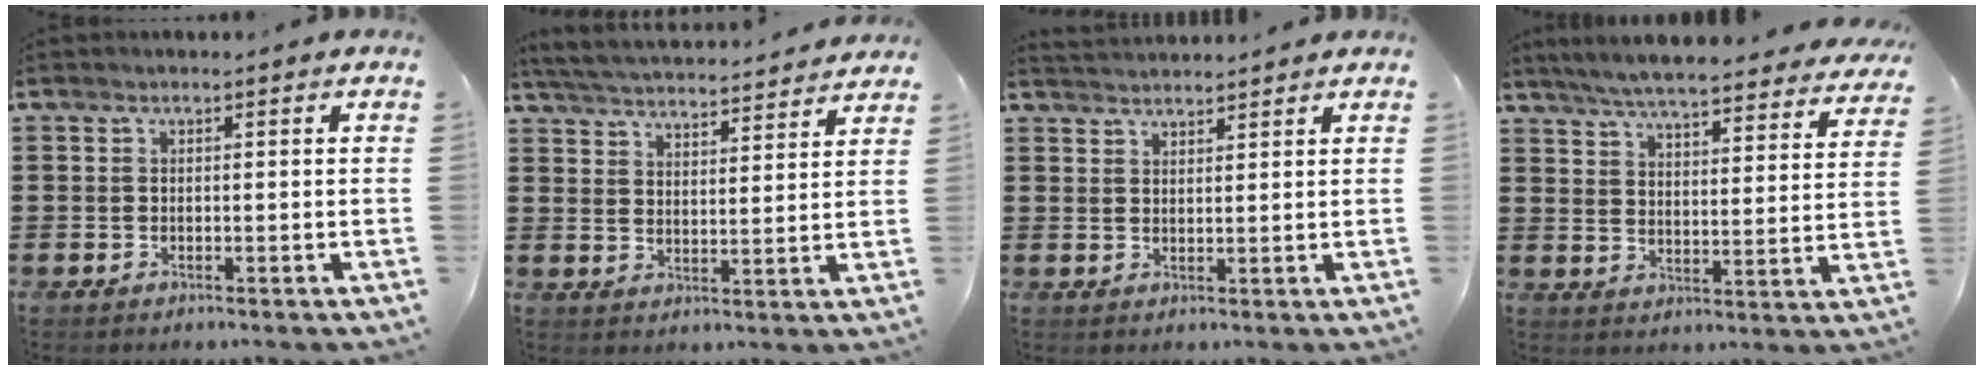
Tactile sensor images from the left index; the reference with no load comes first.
{"total": 4.8, "force": [4.8, -0.3, 0.5], "torque": [-0.033, -0.034, 0.081]}
{"total": 2.3, "force": [2.3, 0.0, -0.1], "torque": [-0.004, -0.003, 0.045]}
{"total": 6.3, "force": [6.0, -0.2, 2.0], "torque": [-0.065, -0.038, 0.103]}